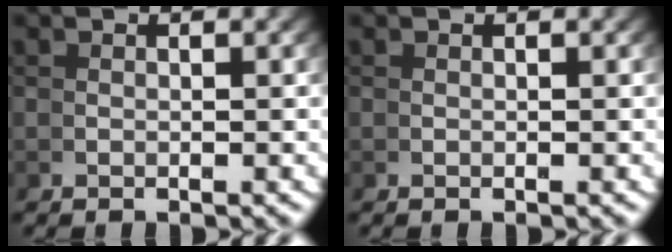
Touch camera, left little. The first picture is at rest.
{"total": 0.0}